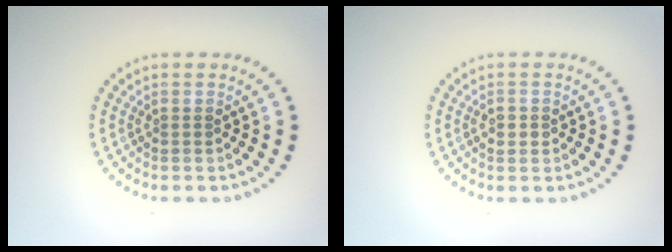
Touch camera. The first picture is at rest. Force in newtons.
{"total": 0.8, "press": 0.8, "slide": 0.2}